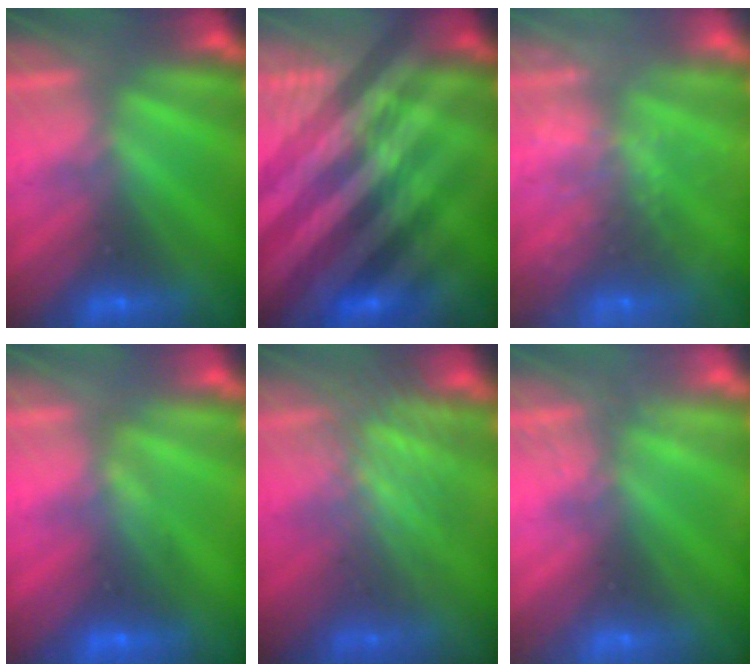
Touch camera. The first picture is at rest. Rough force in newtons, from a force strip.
{"total": 4.7}
{"total": 9.1}
{"total": 1.7}
{"total": 3.2}
{"total": 2.7}